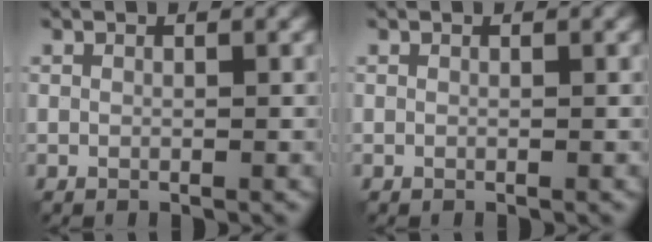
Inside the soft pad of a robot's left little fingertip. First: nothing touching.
{"total": 0.0}